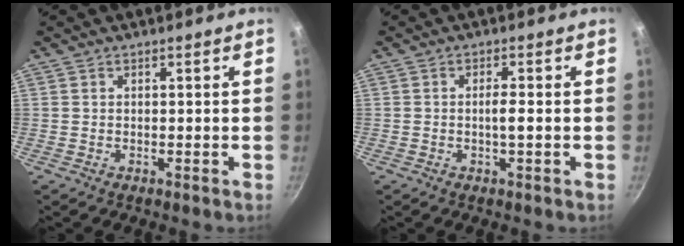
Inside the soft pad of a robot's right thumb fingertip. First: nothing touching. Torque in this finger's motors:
{"motor_torque": [2.04, 2.90, 1.11, -0.82, 0.44]}